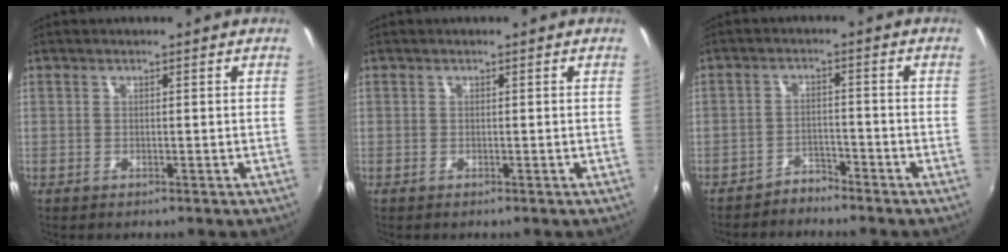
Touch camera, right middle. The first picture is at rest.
{"total": 0.0}
{"total": 3.2, "force": [-3.0, 0.7, 0.3], "torque": [-0.014, 0.006, -0.049]}